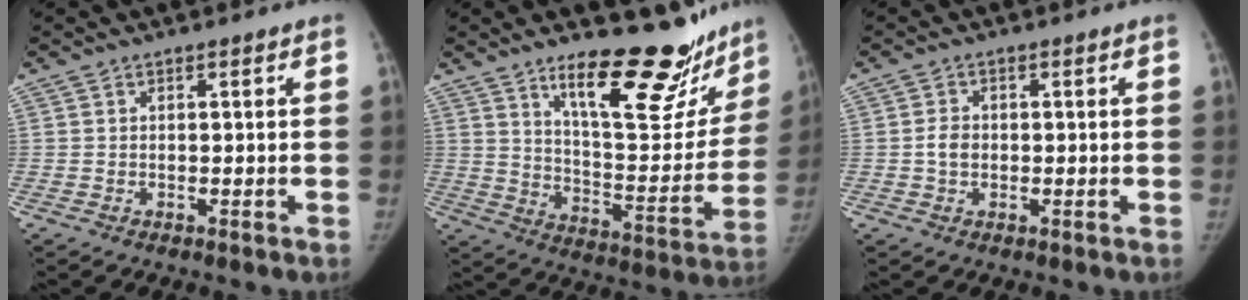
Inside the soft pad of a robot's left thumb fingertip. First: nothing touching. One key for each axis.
{"total": 22.4, "fx": 16.6, "fy": 7.4, "fz": 13.1, "tx": -0.131, "ty": -0.118, "tz": 0.245}
{"total": 2.6, "fx": -0.1, "fy": 2.0, "fz": 1.6, "tx": -0.027, "ty": 0.007, "tz": -0.004}